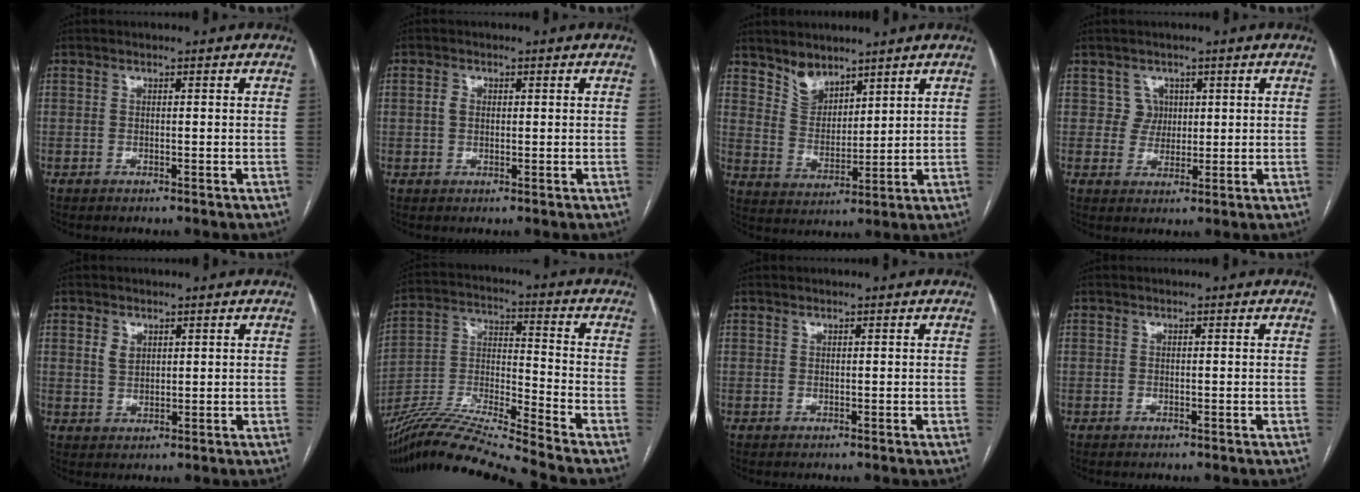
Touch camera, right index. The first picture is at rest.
{"total": 1.8, "force": [0.3, 1.4, 1.1], "torque": [-0.026, 0.009, 0.007]}
{"total": 5.8, "force": [4.8, 2.9, 1.6], "torque": [-0.034, 0.000, 0.102]}
{"total": 3.1, "force": [1.2, 2.9, -0.1], "torque": [0.007, 0.005, 0.019]}
{"total": 2.8, "force": [1.3, 2.0, 1.5], "torque": [-0.031, 0.002, 0.030]}
{"total": 15.8, "force": [-14.3, -2.3, 6.2], "torque": [-0.116, 0.000, -0.265]}
{"total": 0.0}
{"total": 0.0}